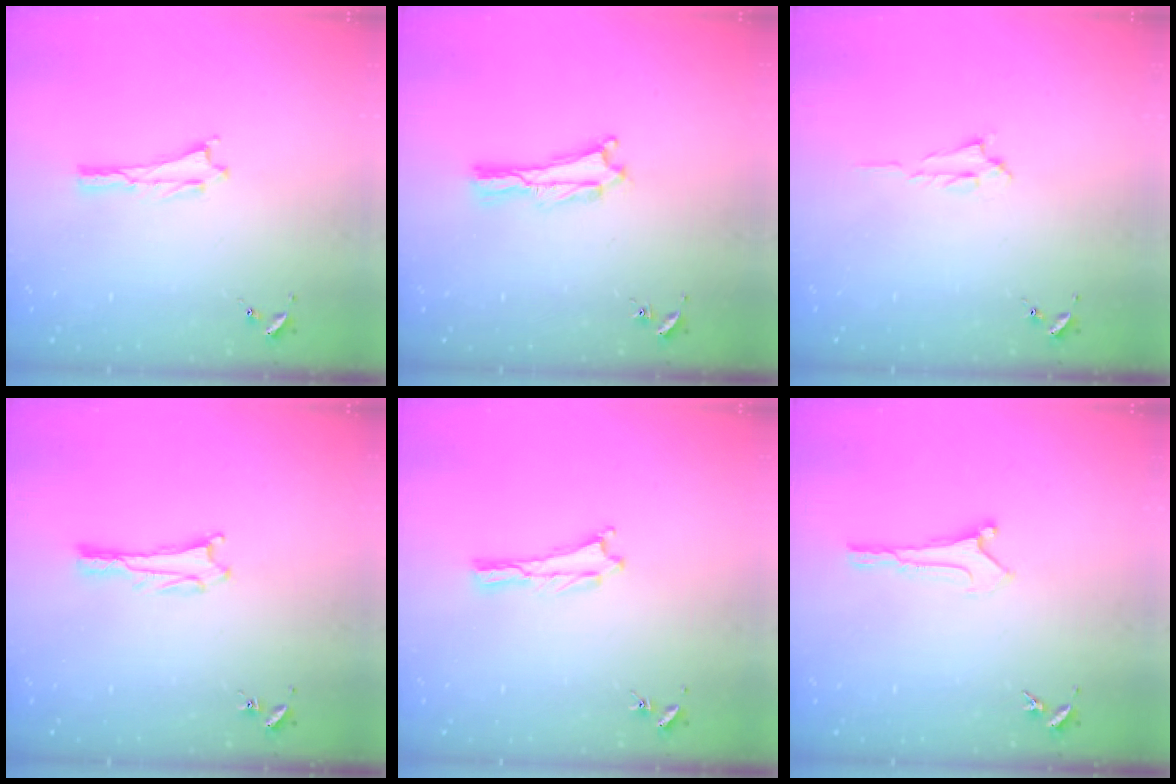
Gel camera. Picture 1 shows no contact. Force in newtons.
{"total": 0.6, "press": 0.5, "slide": 0.2}
{"total": 0.7, "press": 0.6, "slide": 0.2}
{"total": 0.6, "press": 0.6, "slide": 0.1}
{"total": 0.0}
{"total": 0.0}